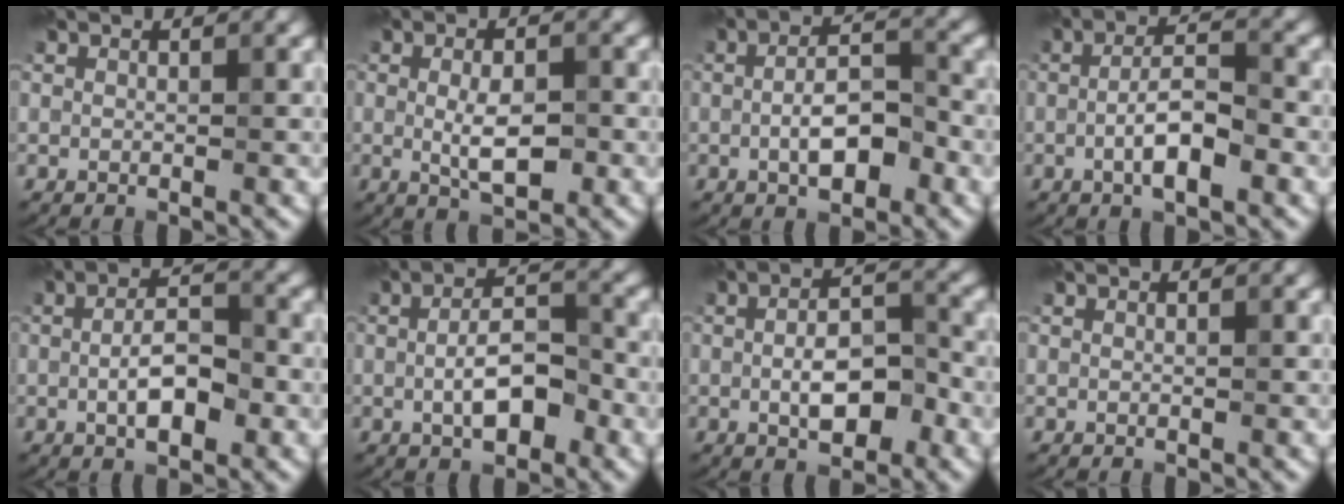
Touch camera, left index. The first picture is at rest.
{"total": 3.8, "force": [-0.3, 1.6, 3.4], "torque": [-0.064, -0.005, -0.004]}
{"total": 4.7, "force": [-1.2, 2.0, 4.1], "torque": [-0.076, 0.003, -0.025]}
{"total": 4.4, "force": [-1.2, 1.4, 3.9], "torque": [-0.073, 0.005, -0.026]}
{"total": 4.2, "force": [-0.8, 1.8, 3.7], "torque": [-0.071, 0.000, -0.016]}
{"total": 4.8, "force": [-1.0, 2.2, 4.1], "torque": [-0.079, 0.003, -0.020]}
{"total": 5.0, "force": [-1.1, 2.3, 4.3], "torque": [-0.080, 0.002, -0.018]}
{"total": 0.0}